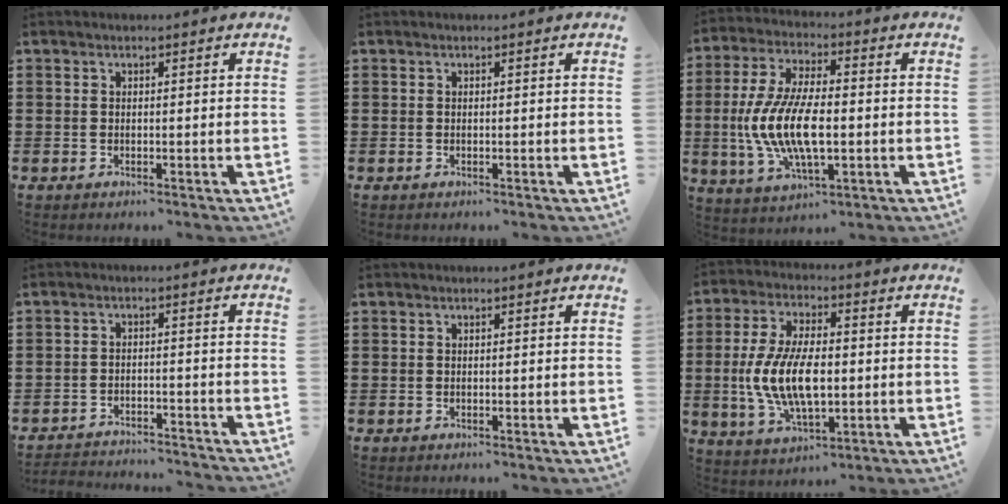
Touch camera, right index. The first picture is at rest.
{"total": 0.0}
{"total": 12.2, "force": [-1.6, 5.1, 10.9], "torque": [-0.248, -0.014, -0.035]}
{"total": 3.1, "force": [-3.1, 0.2, 0.0], "torque": [-0.007, 0.000, -0.065]}
{"total": 0.0}
{"total": 11.4, "force": [-1.1, 5.6, 9.9], "torque": [-0.219, -0.004, -0.023]}